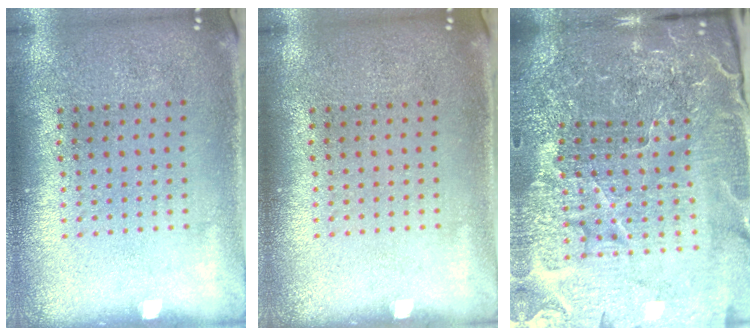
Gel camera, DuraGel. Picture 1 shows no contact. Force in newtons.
{"total": 0.0}
{"total": 6.2, "press": 5.5, "slide": 2.9}